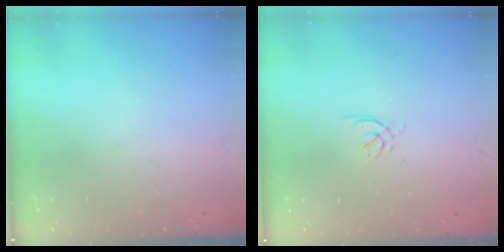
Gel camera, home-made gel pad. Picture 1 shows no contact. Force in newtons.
{"total": 2.2, "press": 2.1, "slide": 0.7}